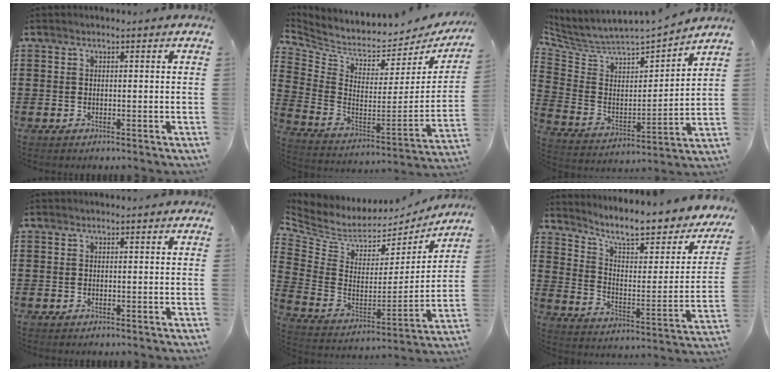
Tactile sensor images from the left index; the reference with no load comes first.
{"total": 3.9, "force": [3.4, 1.4, 1.3], "torque": [-0.051, -0.049, 0.053]}
{"total": 4.0, "force": [3.7, 1.2, 0.6], "torque": [-0.042, -0.045, 0.056]}
{"total": 0.0}
{"total": 5.4, "force": [4.1, 3.2, 1.5], "torque": [-0.059, -0.036, 0.070]}
{"total": 8.5, "force": [6.8, 1.5, 4.9], "torque": [-0.101, -0.055, 0.107]}